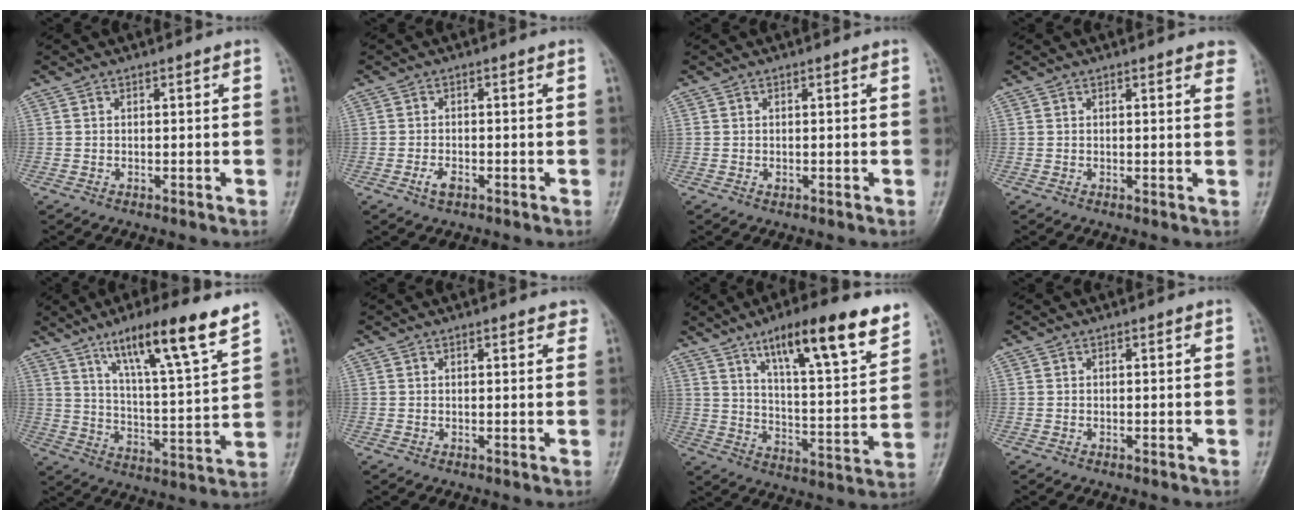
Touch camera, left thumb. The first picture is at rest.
{"total": 2.2, "force": [-1.1, 1.1, 1.6], "torque": [-0.034, 0.007, -0.019]}
{"total": 0.6, "force": [0.0, 0.3, 0.5], "torque": [-0.008, 0.005, 0.004]}
{"total": 4.0, "force": [3.0, 1.0, 2.4], "torque": [-0.013, -0.003, 0.024]}
{"total": 16.6, "force": [11.0, 1.6, 12.4], "torque": [-0.188, -0.054, 0.181]}
{"total": 2.4, "force": [1.7, 0.9, 1.5], "torque": [-0.004, -0.001, 0.017]}
{"total": 18.8, "force": [11.9, 4.1, 13.9], "torque": [-0.183, -0.054, 0.190]}
{"total": 0.0}